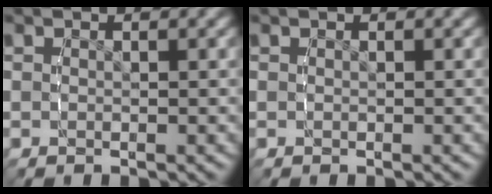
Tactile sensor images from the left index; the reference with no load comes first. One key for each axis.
{"total": 0.0}